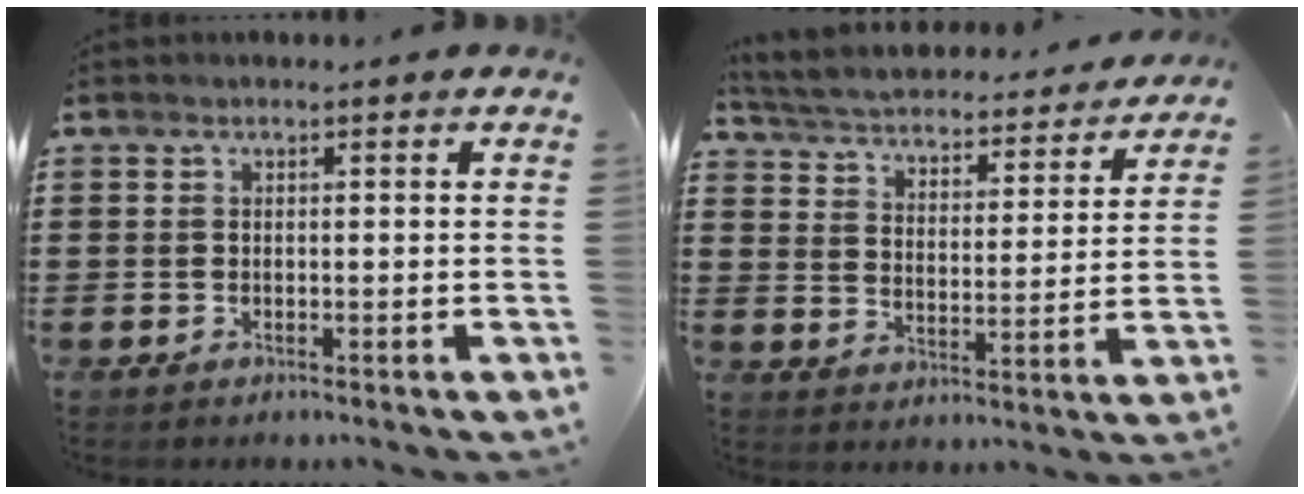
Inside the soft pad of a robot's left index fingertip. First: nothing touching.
{"total": 3.3, "force": [3.3, 0.2, 0.1], "torque": [-0.025, -0.030, 0.048]}